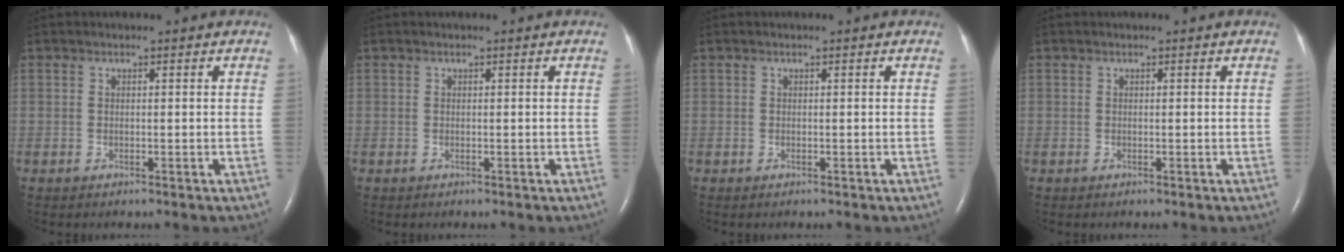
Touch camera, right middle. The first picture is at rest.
{"total": 0.0}
{"total": 0.0}
{"total": 0.0}